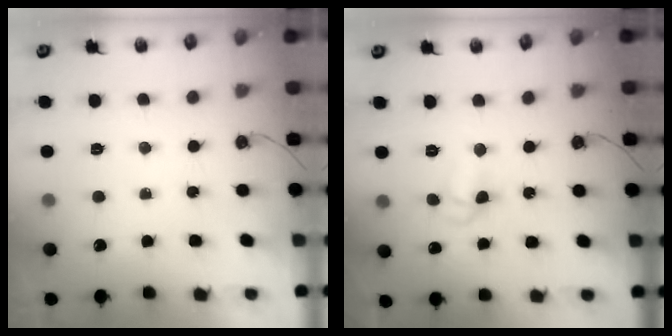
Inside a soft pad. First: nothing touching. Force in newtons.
{"total": 6.4, "press": 5.3, "slide": 3.6}